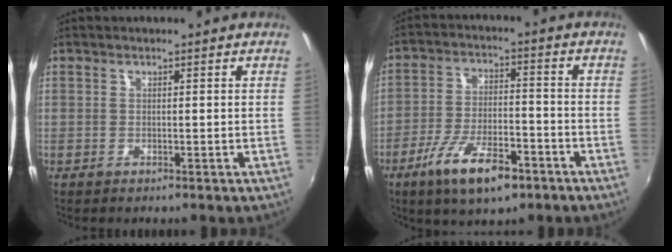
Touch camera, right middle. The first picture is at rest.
{"total": 12.4, "force": [-7.4, 4.2, 9.0], "torque": [-0.185, -0.016, -0.129]}